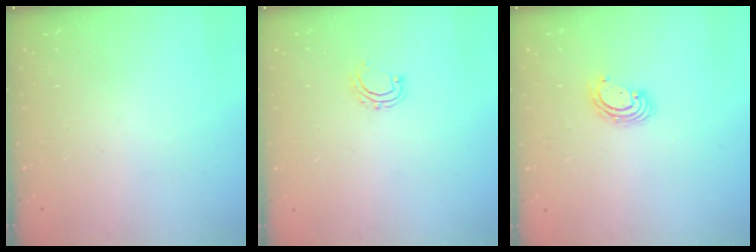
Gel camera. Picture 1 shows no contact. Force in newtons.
{"total": 4.4, "press": 4.3, "slide": 0.6}
{"total": 4.6, "press": 4.6, "slide": 0.2}